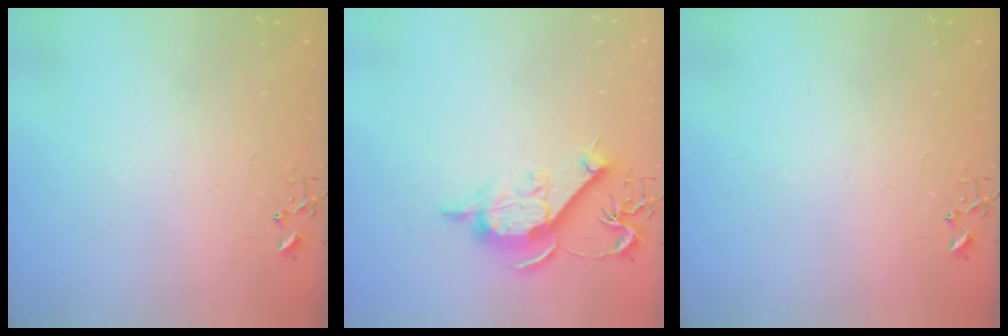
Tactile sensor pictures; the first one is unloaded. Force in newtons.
{"total": 11.7, "press": 11.7, "slide": 0.6}
{"total": 0.0}